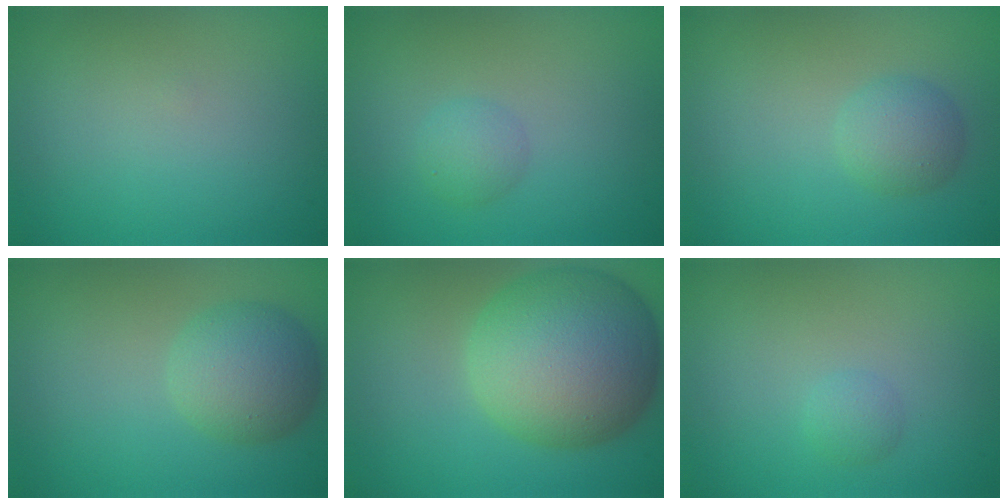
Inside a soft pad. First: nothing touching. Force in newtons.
{"total": 1.7, "press": 1.7, "slide": 0.1}
{"total": 2.5, "press": 2.5, "slide": 0.1}
{"total": 4.6, "press": 4.6, "slide": 0.2}
{"total": 12.4, "press": 12.4, "slide": 0.5}
{"total": 1.1, "press": 1.1, "slide": 0.1}